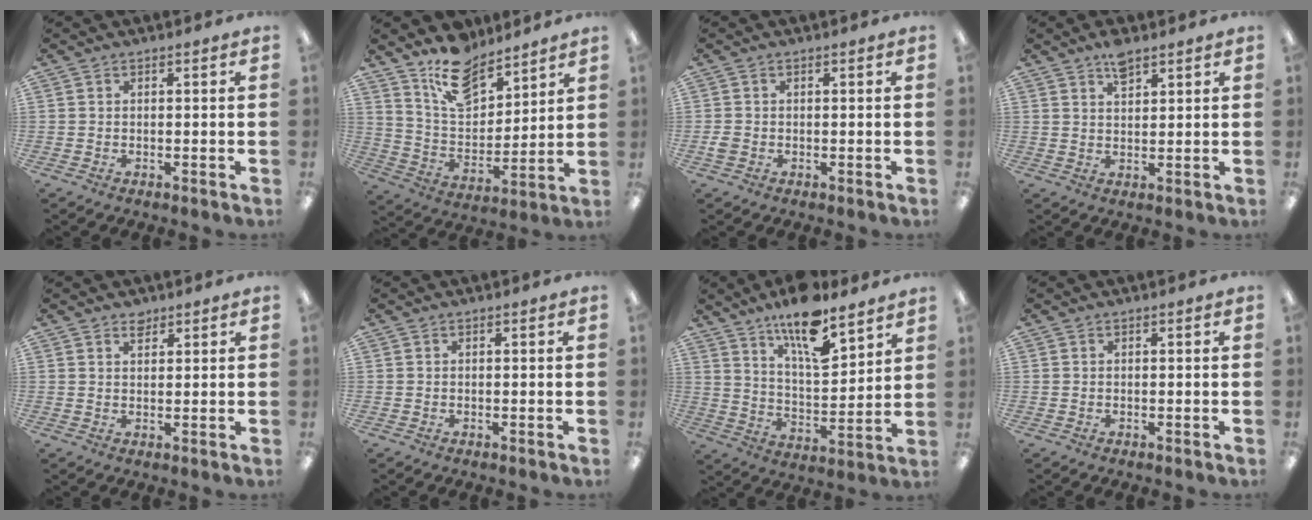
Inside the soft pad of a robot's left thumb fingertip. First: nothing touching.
{"total": 13.5, "force": [10.5, 6.5, 5.4], "torque": [-0.101, -0.060, 0.198]}
{"total": 1.7, "force": [-0.4, 1.4, 0.9], "torque": [-0.014, 0.003, -0.007]}
{"total": 4.4, "force": [3.3, 1.7, 2.5], "torque": [-0.040, -0.012, 0.057]}
{"total": 2.3, "force": [1.9, 1.1, 0.8], "torque": [-0.011, -0.005, 0.034]}
{"total": 0.0}
{"total": 15.0, "force": [11.2, 4.8, 8.8], "torque": [-0.150, -0.063, 0.190]}
{"total": 0.0}